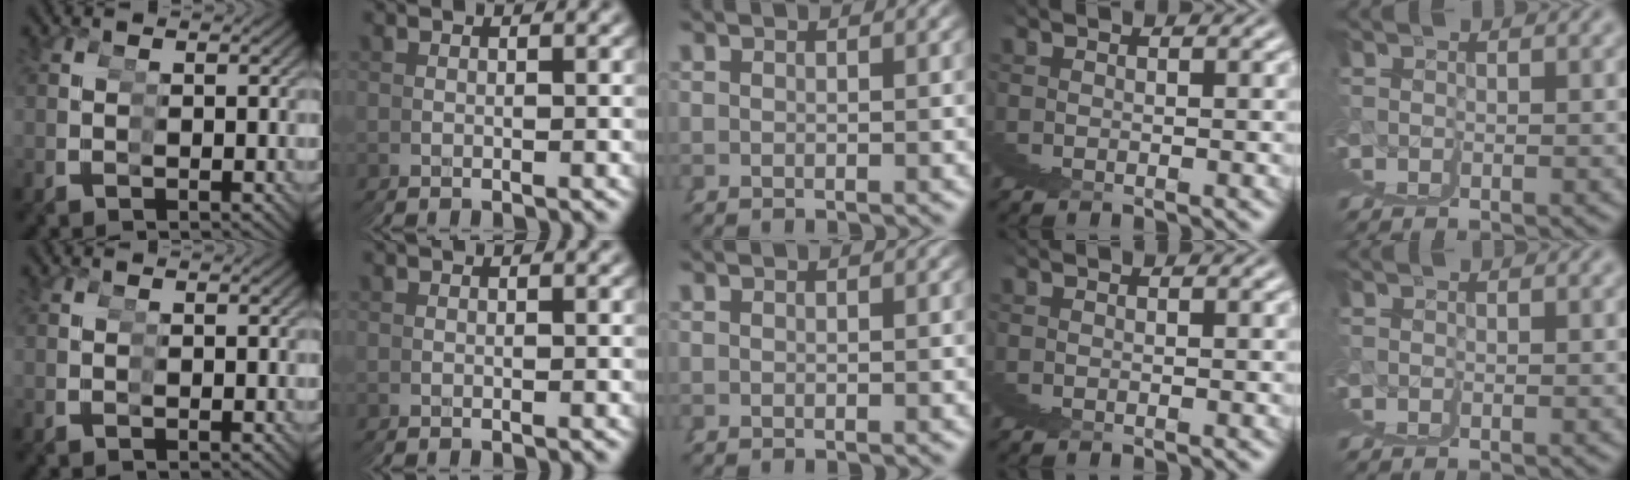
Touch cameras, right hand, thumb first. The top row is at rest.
{}